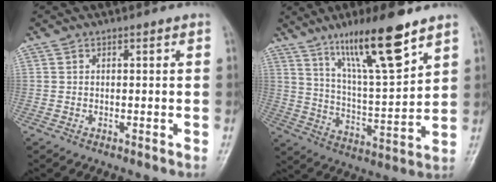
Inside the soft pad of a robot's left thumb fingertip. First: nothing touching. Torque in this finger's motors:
{"motor_torque": [0.55, 0.40, 1.40, -1.37, 0.17]}